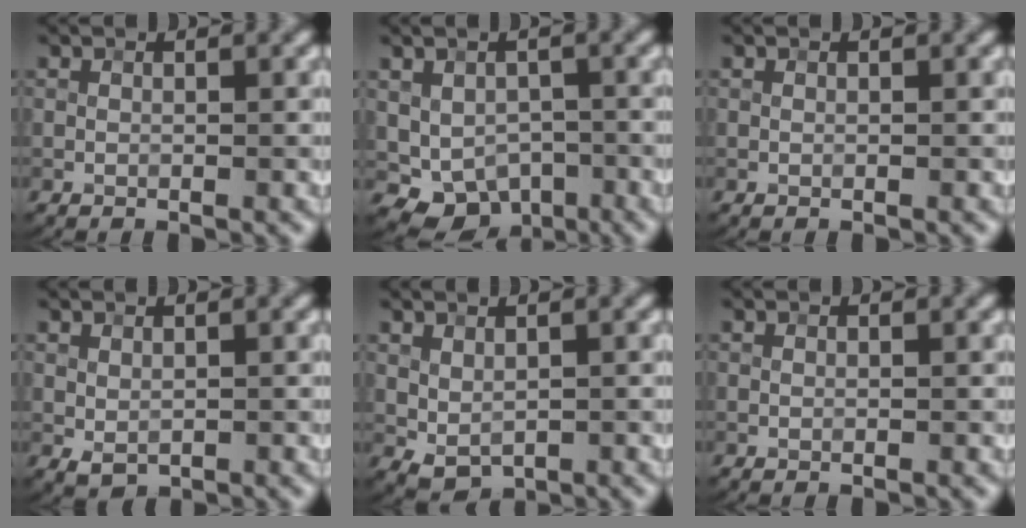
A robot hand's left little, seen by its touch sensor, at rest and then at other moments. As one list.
[{"total": 5.3, "force": [-1.7, 4.1, 2.9], "torque": [-0.043, -0.006, -0.021]}, {"total": 0.0}, {"total": 1.0, "force": [0.2, 0.7, 0.7], "torque": [-0.016, -0.004, 0.010]}, {"total": 1.8, "force": [0.5, 1.1, 1.3], "torque": [-0.027, -0.006, 0.018]}, {"total": 0.0}]